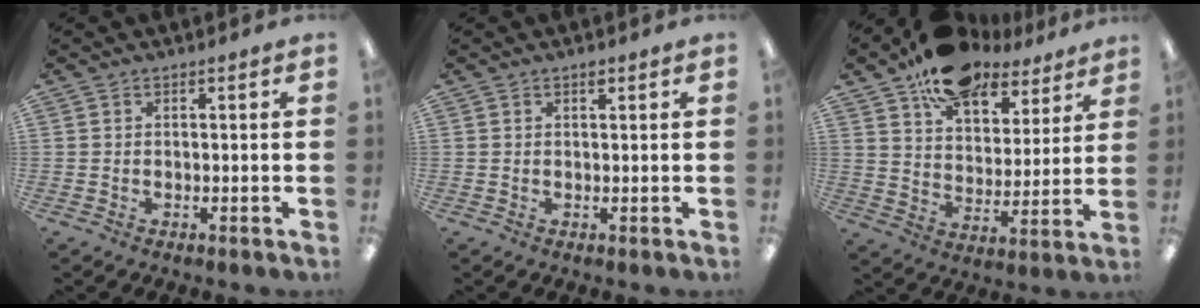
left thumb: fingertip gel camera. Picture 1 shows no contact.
{"total": 1.0, "force": [0.7, 0.3, 0.6], "torque": [-0.007, -0.002, 0.011]}
{"total": 15.5, "force": [11.3, 8.5, 6.4], "torque": [-0.103, -0.065, 0.207]}